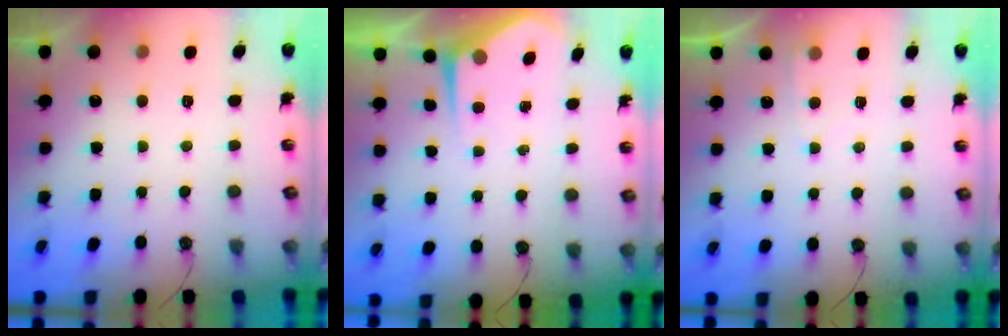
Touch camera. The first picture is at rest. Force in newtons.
{"total": 4.3, "press": 4.2, "slide": 0.3}
{"total": 4.1, "press": 4.1, "slide": 0.4}